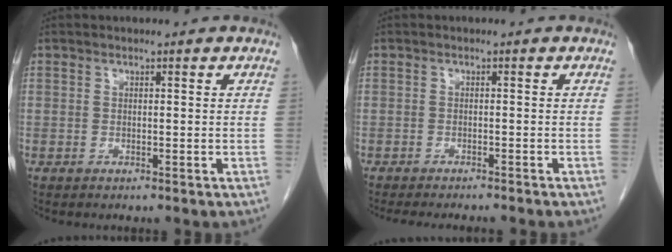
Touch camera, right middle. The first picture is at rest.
{"total": 8.1, "force": [-7.2, 0.7, 3.6], "torque": [-0.034, -0.012, -0.097]}